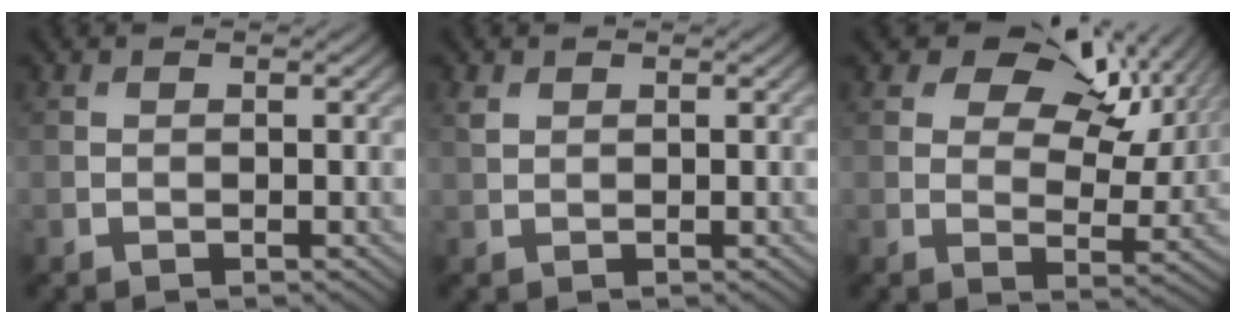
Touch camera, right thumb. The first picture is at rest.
{"total": 0.9, "force": [0.6, 0.6, 0.4], "torque": [-0.013, -0.001, 0.015]}
{"total": 11.9, "force": [6.1, 6.8, 7.6], "torque": [-0.121, 0.014, 0.085]}